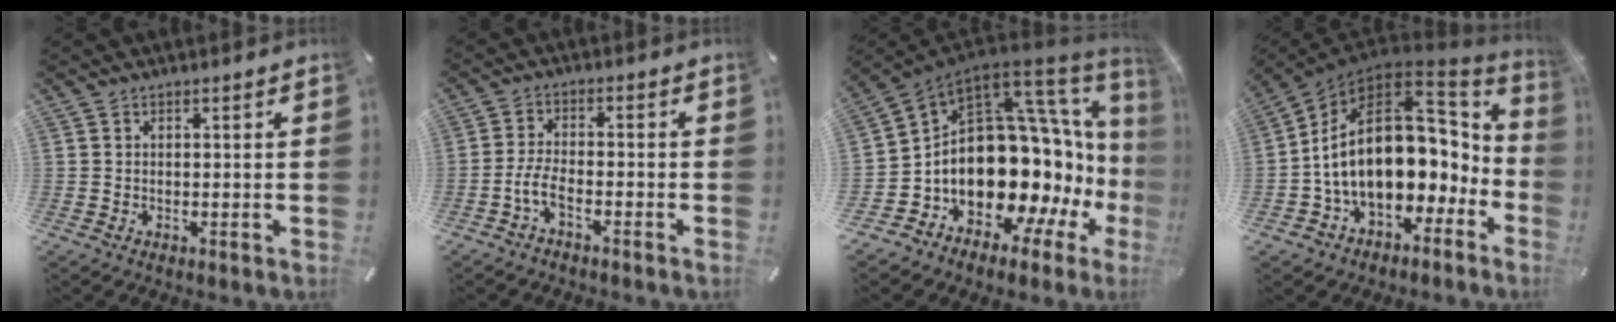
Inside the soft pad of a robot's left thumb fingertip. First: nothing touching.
{"total": 4.9, "force": [-2.8, 1.5, 3.8], "torque": [-0.083, 0.003, -0.053]}
{"total": 22.1, "force": [-0.5, 14.3, 16.8], "torque": [-0.240, -0.088, 0.036]}
{"total": 22.9, "force": [0.9, 15.2, 17.1], "torque": [-0.311, -0.028, 0.027]}